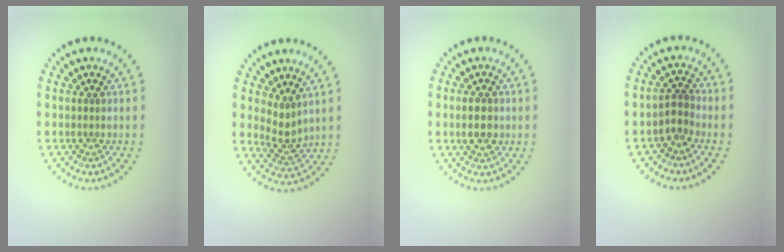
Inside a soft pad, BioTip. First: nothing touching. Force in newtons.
{"total": 2.1, "press": 1.5, "slide": 1.5}
{"total": 2.2, "press": 2.2, "slide": 0.0}
{"total": 1.7, "press": 1.4, "slide": 1.1}